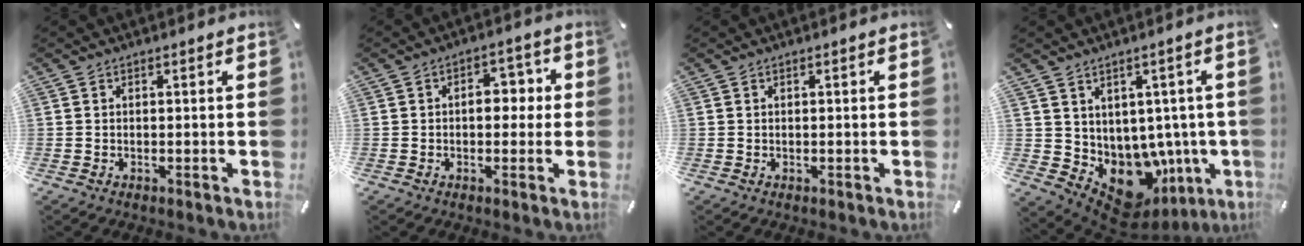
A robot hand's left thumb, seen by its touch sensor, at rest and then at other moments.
{"total": 6.5, "force": [0.3, 4.1, 5.0], "torque": [-0.058, 0.000, -0.006]}
{"total": 0.0}
{"total": 9.3, "force": [-2.5, 7.4, 5.1], "torque": [-0.076, -0.032, -0.025]}